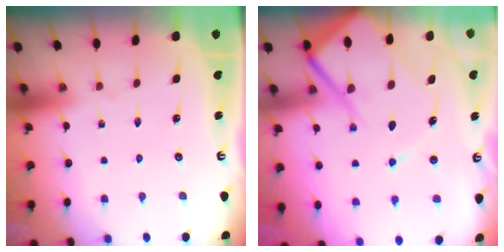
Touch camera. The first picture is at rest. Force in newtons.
{"total": 15.2, "press": 15.1, "slide": 1.5}